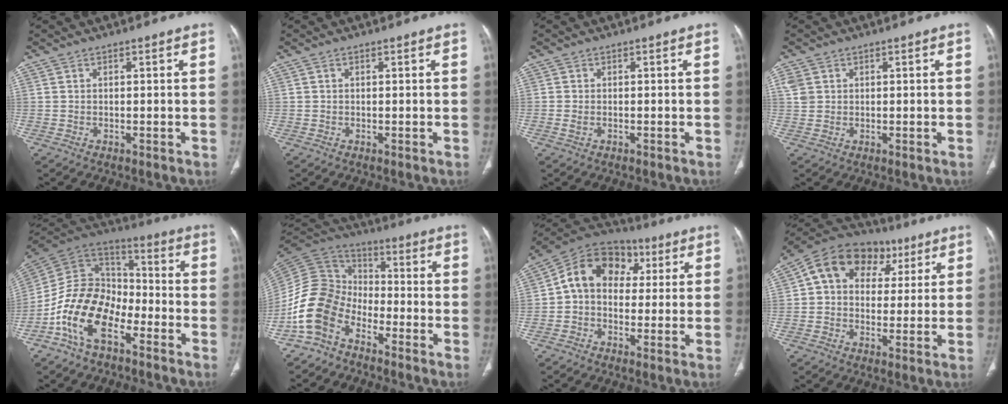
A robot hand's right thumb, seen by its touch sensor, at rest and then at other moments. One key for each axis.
{"total": 0.0}
{"total": 0.9, "fx": -0.3, "fy": 0.6, "fz": 0.7, "tx": -0.022, "ty": 0.000, "tz": -0.004}
{"total": 3.0, "fx": 1.1, "fy": 2.5, "fz": 1.3, "tx": -0.024, "ty": 0.004, "tz": 0.030}
{"total": 16.2, "fx": -7.7, "fy": 9.8, "fz": 10.4, "tx": -0.176, "ty": 0.073, "tz": -0.152}
{"total": 12.9, "fx": -7.3, "fy": 8.6, "fz": 6.3, "tx": -0.119, "ty": 0.072, "tz": -0.159}
{"total": 13.1, "fx": 2.4, "fy": 10.1, "fz": 8.0, "tx": -0.101, "ty": 0.034, "tz": 0.026}
{"total": 15.6, "fx": 5.1, "fy": 11.8, "fz": 8.8, "tx": -0.111, "ty": 0.026, "tz": 0.071}